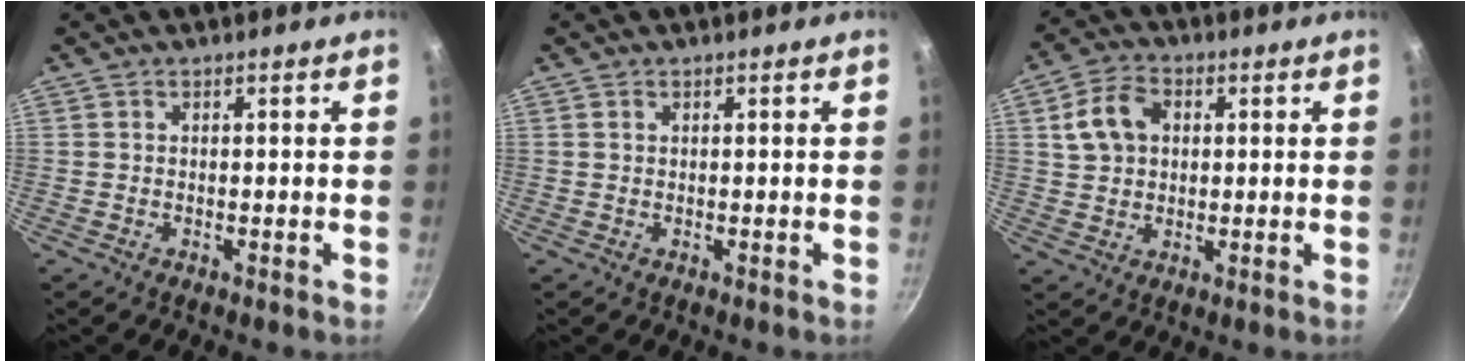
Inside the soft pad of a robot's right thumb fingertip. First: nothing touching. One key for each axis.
{"total": 0.5, "fx": 0.2, "fy": 0.4, "fz": 0.2, "tx": -0.003, "ty": 0.002, "tz": 0.003}
{"total": 8.6, "fx": 2.0, "fy": 6.5, "fz": 5.3, "tx": -0.083, "ty": 0.013, "tz": 0.030}